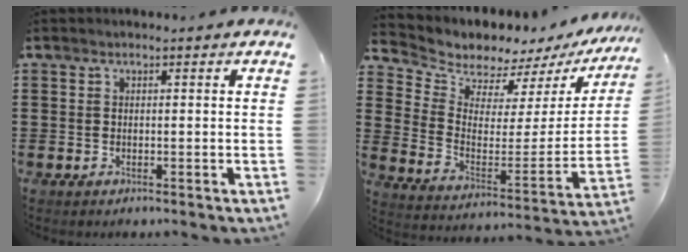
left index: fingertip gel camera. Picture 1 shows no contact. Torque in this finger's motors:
{"motor_torque": [0.33, 0.29, 0.10, 0.01]}